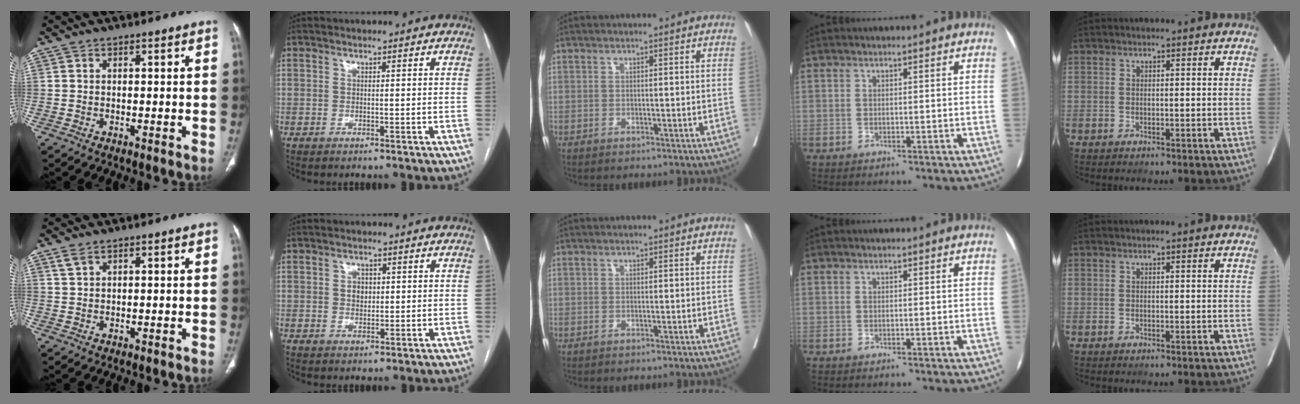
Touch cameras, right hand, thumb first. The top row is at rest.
{"thumb": {"total": 1.7, "force": [1.2, 0.7, 0.9], "torque": [-0.021, 0.005, 0.030]}, "index": {"total": 2.2, "force": [0.4, 1.7, 1.3], "torque": [-0.020, 0.001, 0.007]}}